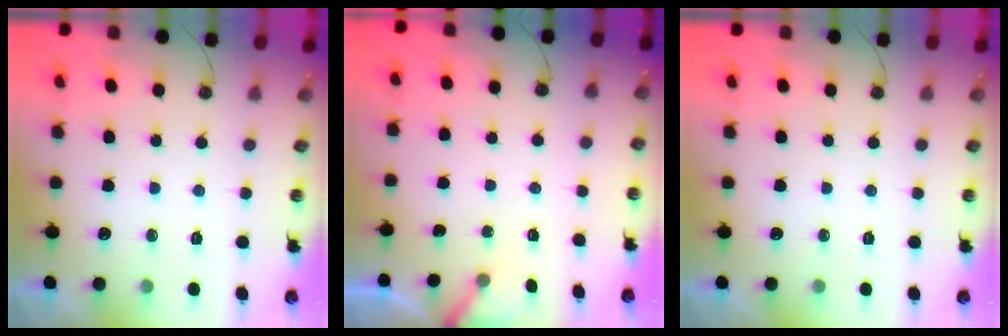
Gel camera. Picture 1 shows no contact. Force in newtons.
{"total": 3.3, "press": 3.3, "slide": 0.3}
{"total": 0.0}